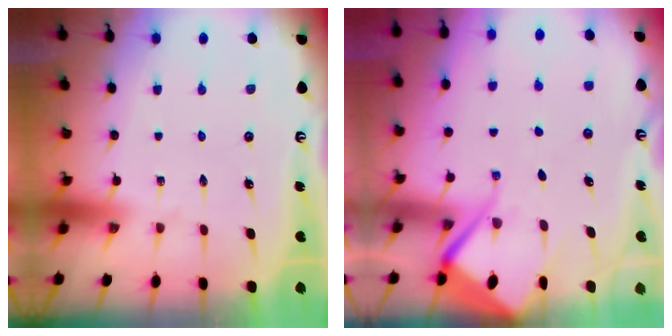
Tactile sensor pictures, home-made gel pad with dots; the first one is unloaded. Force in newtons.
{"total": 8.6, "press": 8.6, "slide": 0.9}